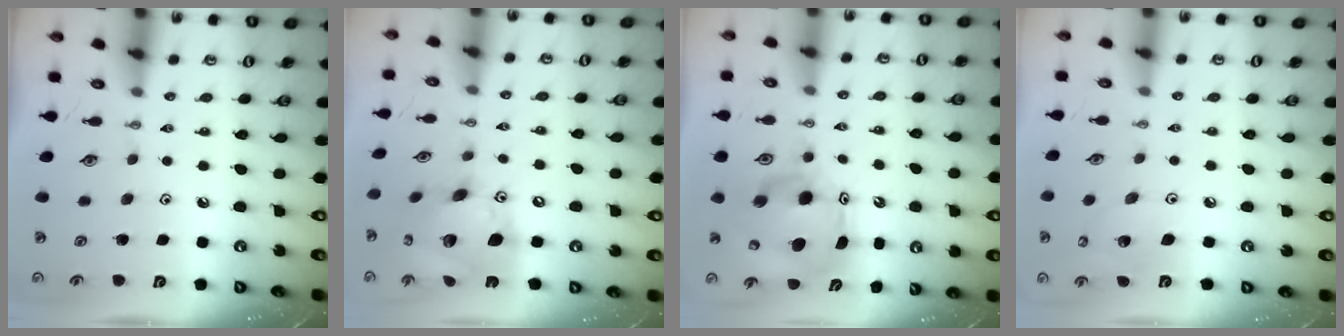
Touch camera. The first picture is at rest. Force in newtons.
{"total": 18.1, "press": 18.0, "slide": 1.8}
{"total": 8.8, "press": 8.7, "slide": 1.0}
{"total": 6.8, "press": 6.3, "slide": 2.4}